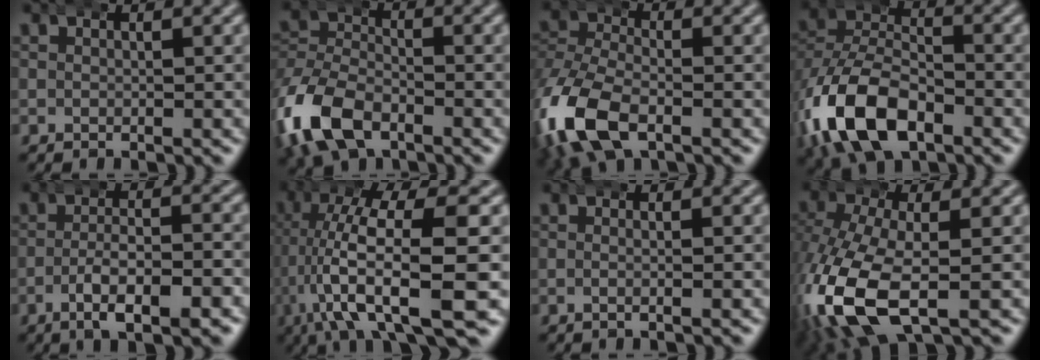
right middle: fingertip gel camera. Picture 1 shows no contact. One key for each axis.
{"total": 7.7, "fx": -3.6, "fy": 5.5, "fz": 3.9, "tx": -0.105, "ty": -0.026, "tz": -0.053}
{"total": 7.4, "fx": -3.1, "fy": 4.8, "fz": 4.8, "tx": -0.132, "ty": -0.029, "tz": -0.040}
{"total": 10.4, "fx": -3.2, "fy": 7.2, "fz": 6.8, "tx": -0.144, "ty": -0.034, "tz": -0.043}
{"total": 4.9, "fx": -2.7, "fy": 1.3, "fz": 3.9, "tx": -0.060, "ty": -0.001, "tz": -0.044}
{"total": 11.2, "fx": -2.4, "fy": 4.3, "fz": 10.1, "tx": -0.185, "ty": -0.020, "tz": -0.028}
{"total": 1.3, "fx": -0.4, "fy": 0.0, "fz": 1.2, "tx": -0.023, "ty": 0.003, "tz": -0.011}
{"total": 9.9, "fx": -3.0, "fy": 5.7, "fz": 7.5, "tx": -0.207, "ty": -0.050, "tz": -0.018}